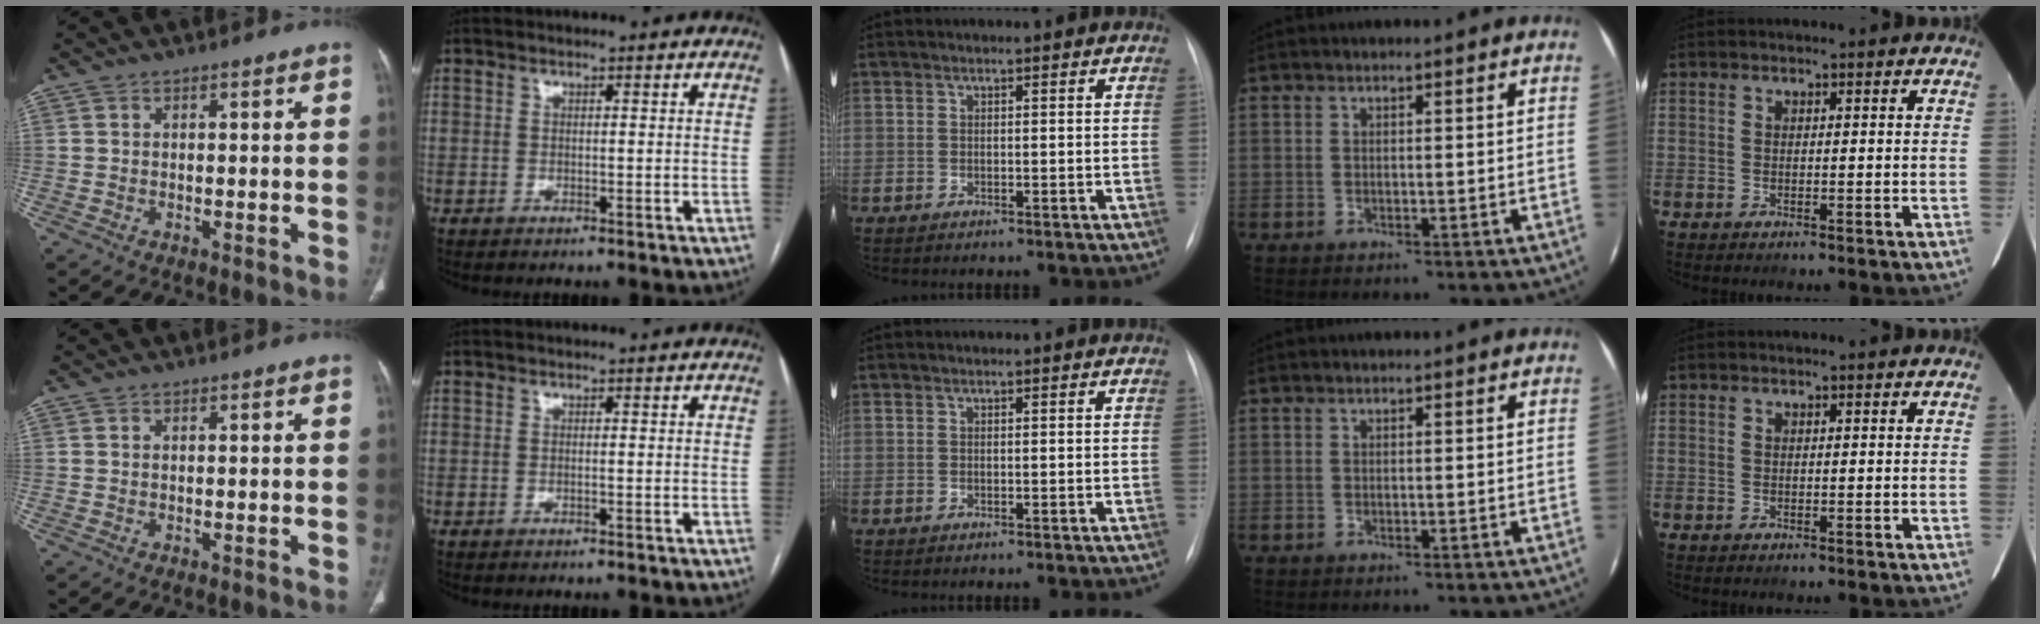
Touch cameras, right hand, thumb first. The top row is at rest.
{}